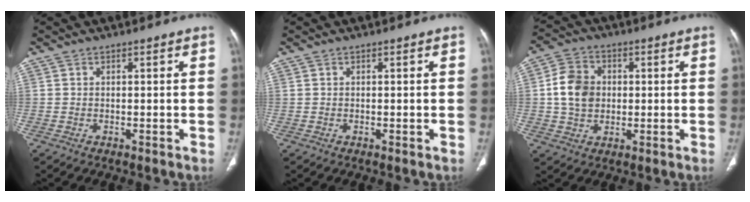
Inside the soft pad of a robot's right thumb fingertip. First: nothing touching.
{"total": 0.0}
{"total": 10.5, "force": [0.8, 8.4, 6.3], "torque": [-0.097, 0.007, 0.012]}